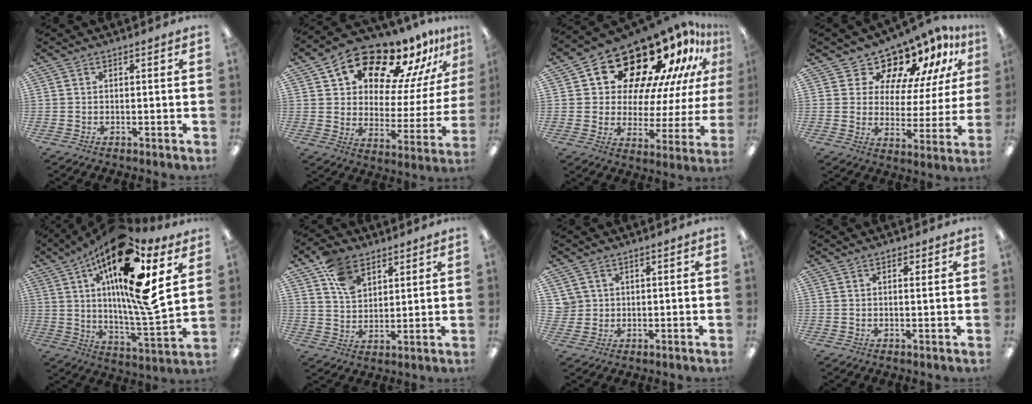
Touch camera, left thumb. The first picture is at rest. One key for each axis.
{"total": 16.1, "fx": 12.9, "fy": 6.9, "fz": 6.8, "tx": -0.115, "ty": -0.103, "tz": 0.217}
{"total": 20.7, "fx": 15.7, "fy": 9.6, "fz": 9.6, "tx": -0.144, "ty": -0.122, "tz": 0.271}
{"total": 12.8, "fx": 10.7, "fy": 5.8, "fz": 4.1, "tx": -0.073, "ty": -0.095, "tz": 0.185}
{"total": 23.1, "fx": 11.2, "fy": 5.8, "fz": 19.3, "tx": -0.323, "ty": -0.067, "tz": 0.174}
{"total": 9.7, "fx": 5.8, "fy": 6.1, "fz": 4.7, "tx": -0.087, "ty": -0.014, "tz": 0.111}
{"total": 3.3, "fx": 1.4, "fy": 3.0, "fz": 0.2, "tx": -0.015, "ty": 0.006, "tz": 0.027}
{"total": 2.5, "fx": 1.3, "fy": 1.1, "fz": 1.8, "tx": -0.022, "ty": -0.004, "tz": 0.019}